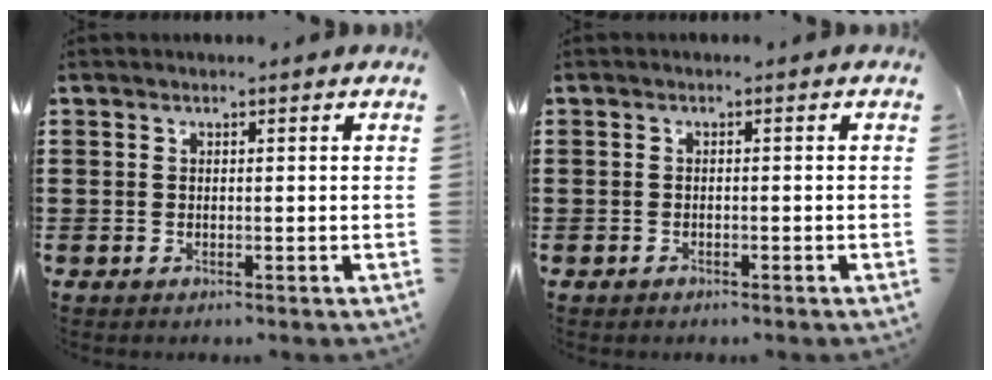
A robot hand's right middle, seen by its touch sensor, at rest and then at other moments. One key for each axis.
{"total": 0.8, "fx": -0.7, "fy": 0.4, "fz": 0.1, "tx": -0.002, "ty": 0.001, "tz": -0.016}